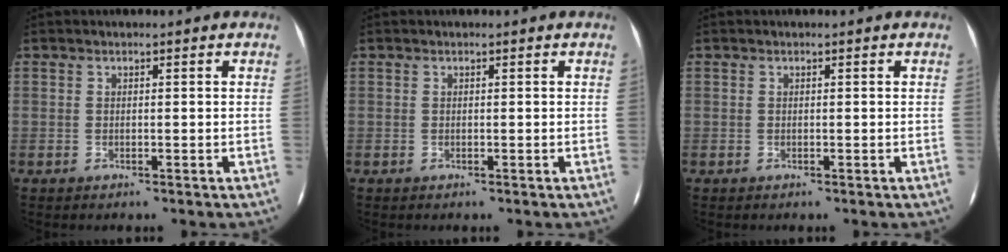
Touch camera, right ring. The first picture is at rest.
{"total": 0.0}
{"total": 0.0}